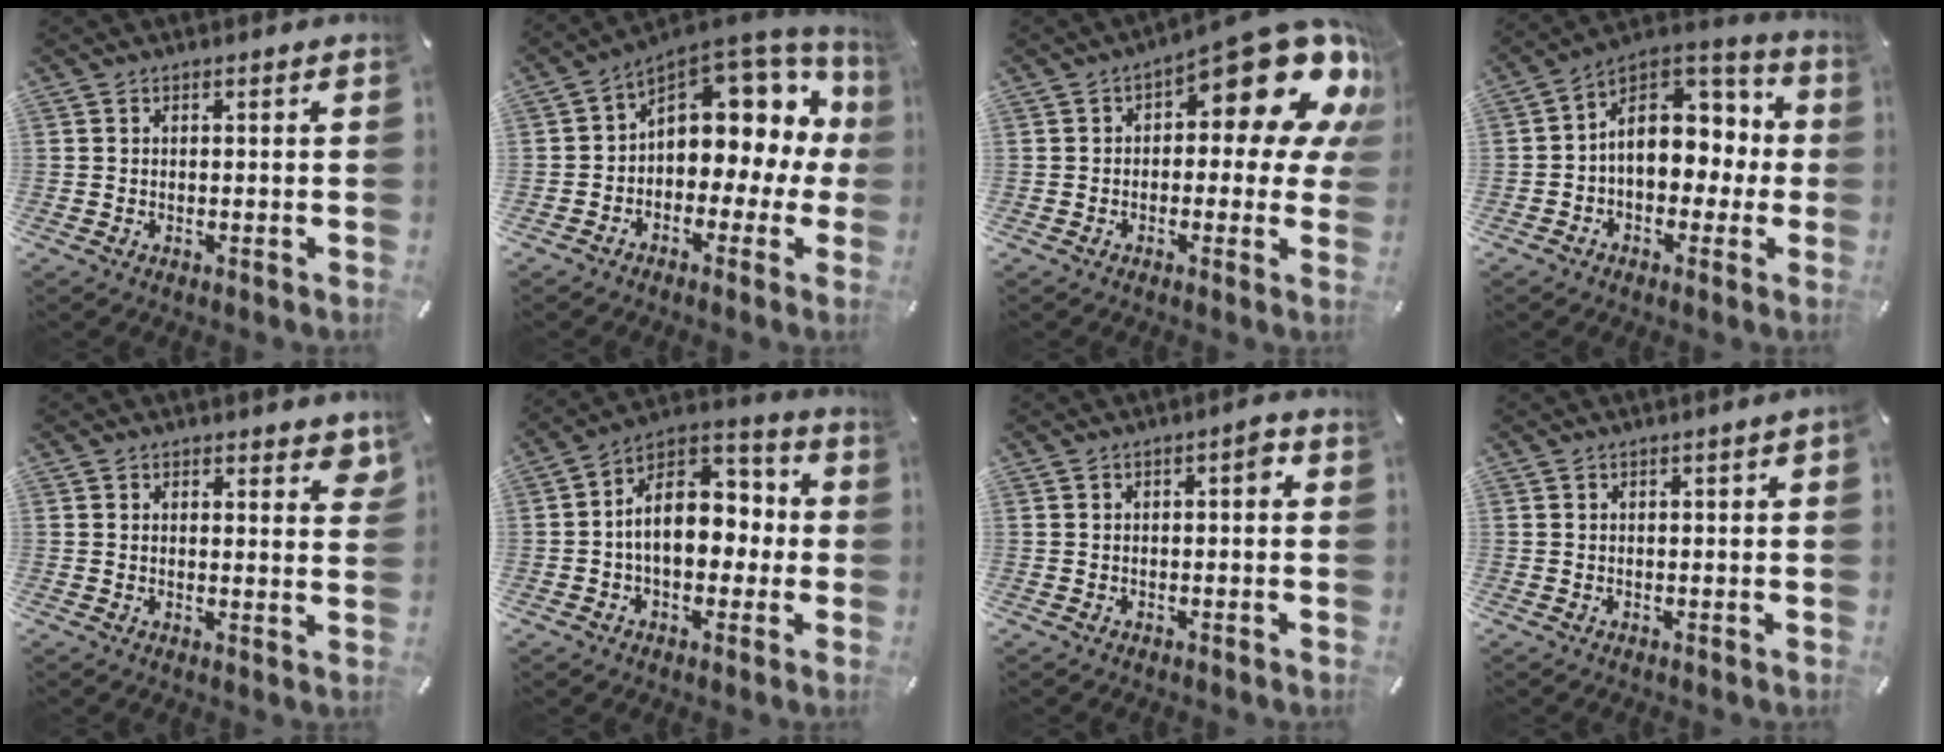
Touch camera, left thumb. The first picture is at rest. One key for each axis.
{"total": 10.5, "fx": 4.8, "fy": 7.3, "fz": 5.9, "tx": -0.078, "ty": -0.050, "tz": 0.082}
{"total": 16.8, "fx": 8.3, "fy": 6.7, "fz": 13.0, "tx": -0.167, "ty": -0.068, "tz": 0.132}
{"total": 13.9, "fx": 1.5, "fy": 10.8, "fz": 8.6, "tx": -0.119, "ty": -0.004, "tz": 0.029}
{"total": 2.9, "fx": 2.1, "fy": 1.6, "fz": 1.1, "tx": -0.003, "ty": -0.009, "tz": 0.034}
{"total": 13.8, "fx": -0.4, "fy": 10.0, "fz": 9.5, "tx": -0.141, "ty": 0.004, "tz": -0.007}
{"total": 2.5, "fx": -0.2, "fy": 1.1, "fz": 2.3, "tx": -0.037, "ty": 0.010, "tz": -0.011}
{"total": 0.9, "fx": 0.0, "fy": 0.1, "fz": 0.9, "tx": -0.015, "ty": -0.001, "tz": 0.000}